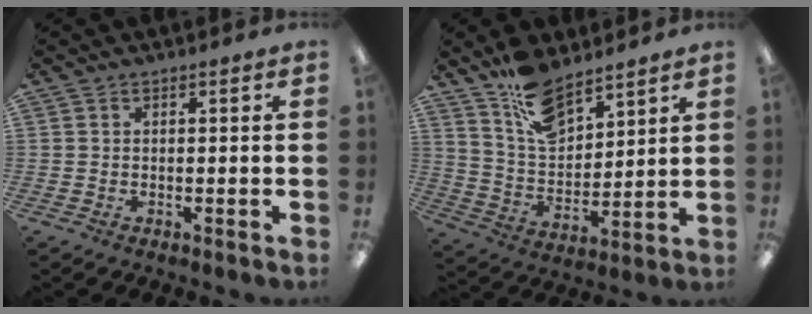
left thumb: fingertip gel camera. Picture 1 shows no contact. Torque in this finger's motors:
{"motor_torque": [0.02, -0.04, -0.06, -0.55, 0.09]}